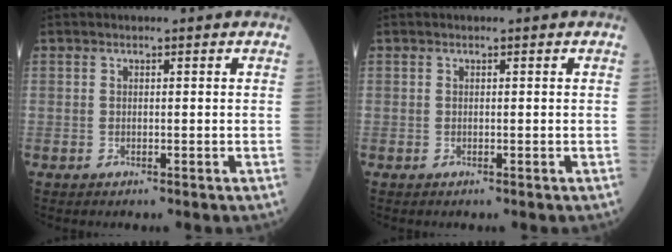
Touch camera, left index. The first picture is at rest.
{"total": 0.0}